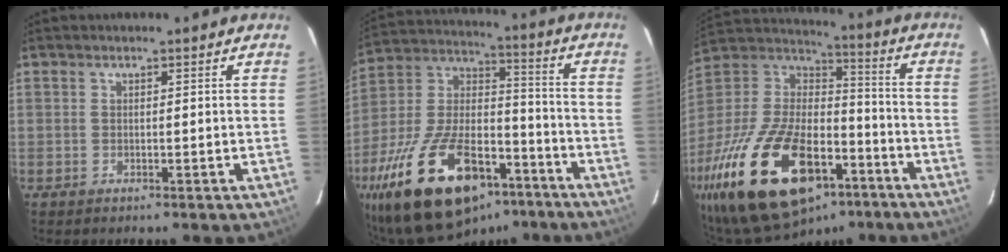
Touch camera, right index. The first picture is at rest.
{"total": 28.7, "force": [-17.6, 13.2, 18.4], "torque": [-0.358, 0.001, -0.283]}
{"total": 32.6, "force": [-18.5, 15.8, 21.7], "torque": [-0.439, -0.020, -0.299]}